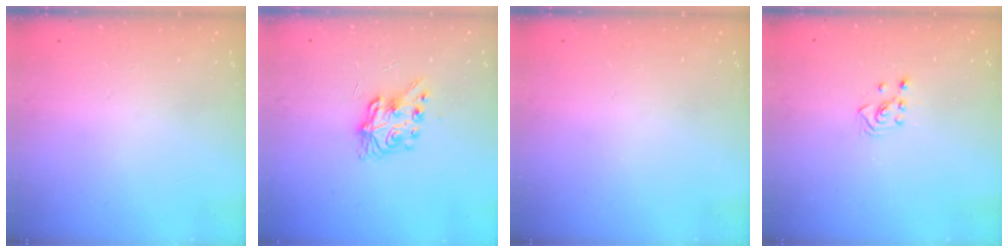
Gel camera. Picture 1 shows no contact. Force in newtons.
{"total": 8.4, "press": 8.3, "slide": 0.3}
{"total": 0.0}
{"total": 2.5, "press": 2.4, "slide": 0.8}